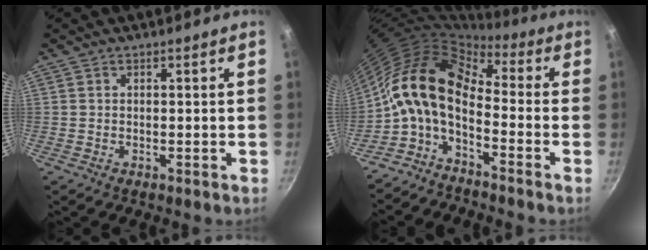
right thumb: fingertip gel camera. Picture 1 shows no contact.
{"total": 13.2, "force": [-2.8, 7.3, 10.7], "torque": [-0.191, 0.044, -0.075]}